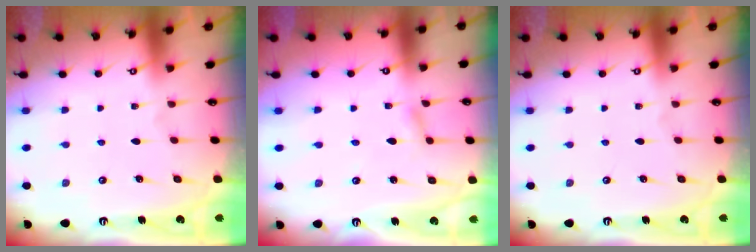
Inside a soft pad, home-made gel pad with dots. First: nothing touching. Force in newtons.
{"total": 1.5, "press": 1.5, "slide": 0.1}
{"total": 0.0}